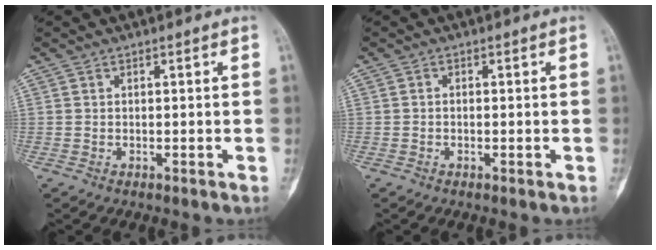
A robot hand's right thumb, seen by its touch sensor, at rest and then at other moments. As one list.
[{"total": 0.6, "force": [-0.2, 0.5, 0.3], "torque": [-0.001, 0.002, -0.007]}]